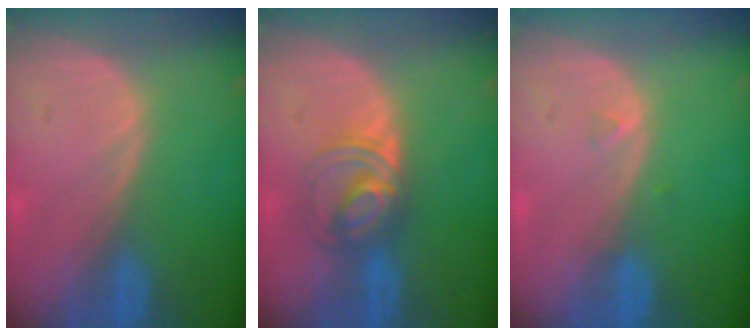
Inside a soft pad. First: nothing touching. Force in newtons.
{"total": 5.5, "press": 5.5, "slide": 0.6}
{"total": 0.7, "press": 0.7, "slide": 0.2}